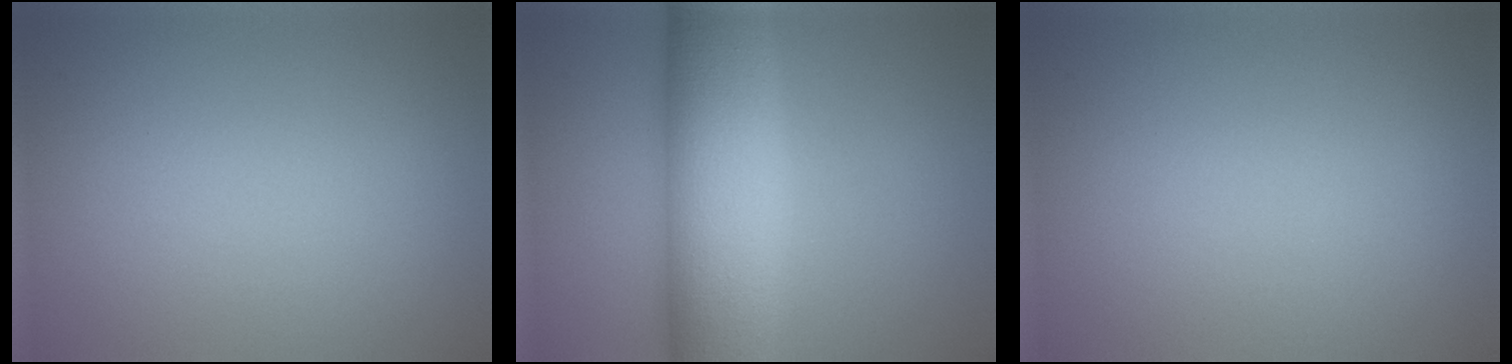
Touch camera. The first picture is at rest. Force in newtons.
{"total": 11.6, "press": 11.6, "slide": 0.5}
{"total": 0.0}